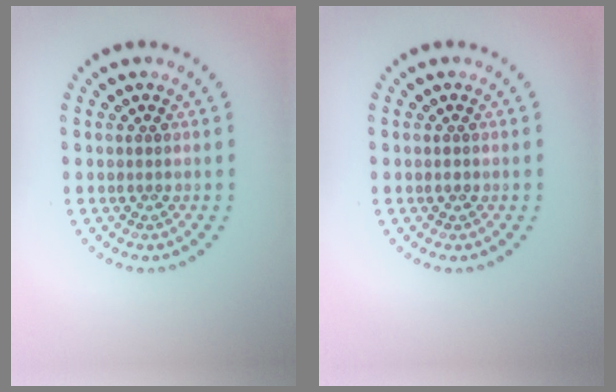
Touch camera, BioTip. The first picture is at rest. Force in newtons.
{"total": 0.6, "press": 0.6, "slide": 0.1}